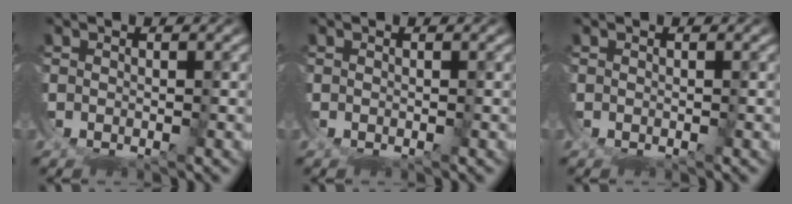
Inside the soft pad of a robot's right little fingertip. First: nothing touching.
{"total": 0.0}
{"total": 0.0}